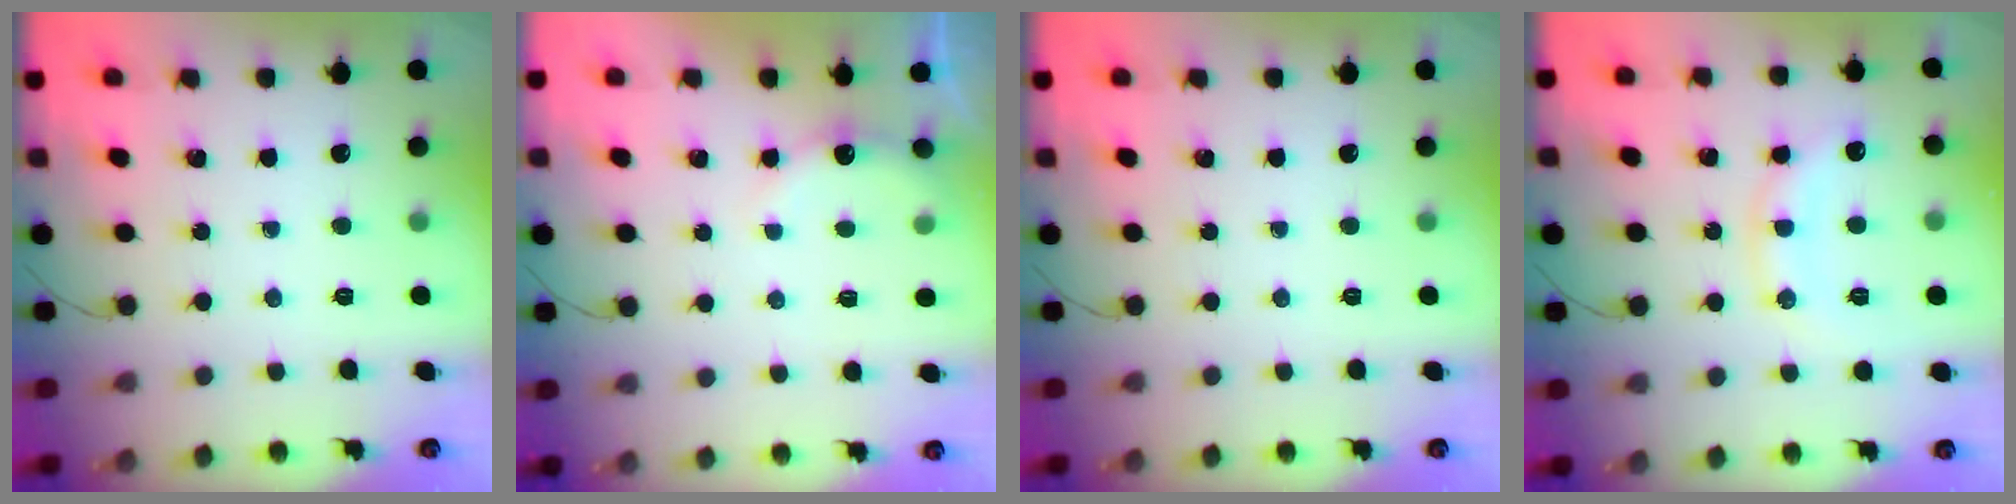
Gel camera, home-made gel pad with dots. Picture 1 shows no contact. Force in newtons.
{"total": 6.8, "press": 6.6, "slide": 1.3}
{"total": 0.0}
{"total": 11.0, "press": 11.0, "slide": 0.6}